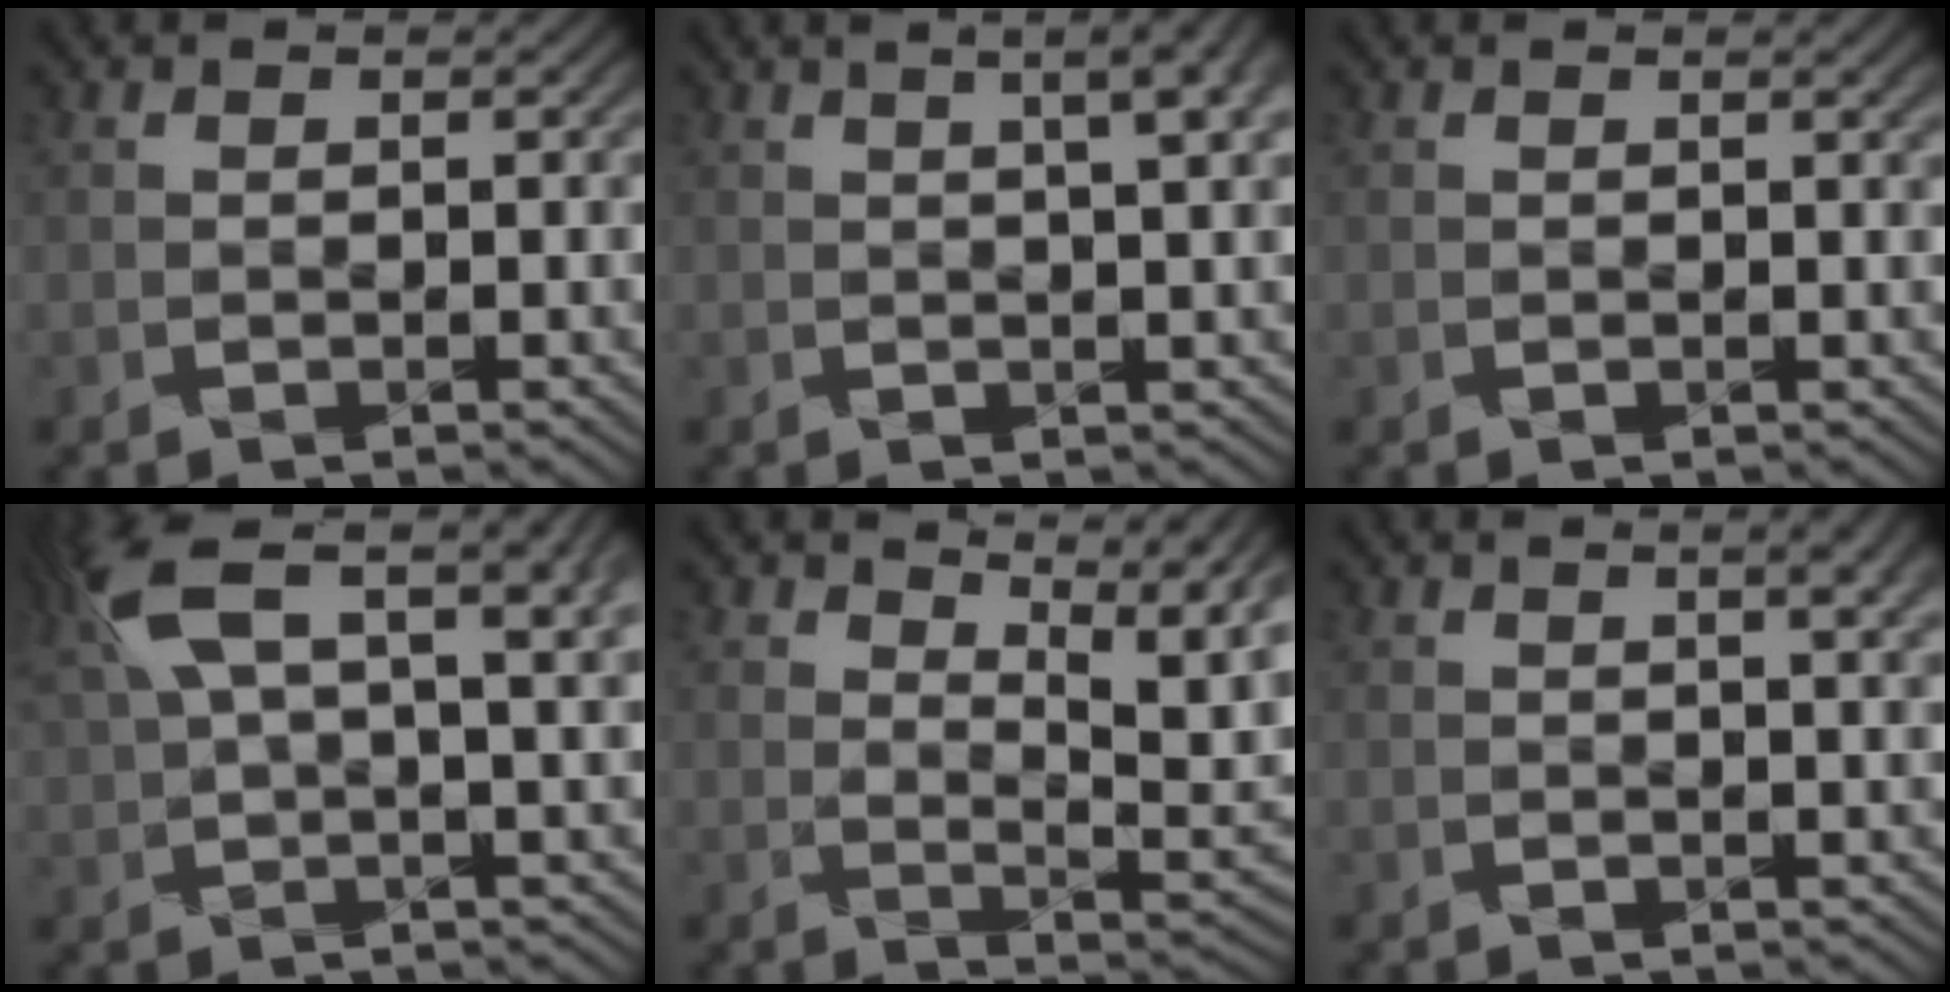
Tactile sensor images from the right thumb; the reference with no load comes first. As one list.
[{"total": 7.3, "force": [3.1, 2.5, 6.1], "torque": [-0.056, 0.030, 0.023]}, {"total": 0.7, "force": [0.5, -0.1, 0.5], "torque": [-0.006, 0.002, 0.006]}, {"total": 13.8, "force": [6.6, 4.4, 11.2], "torque": [-0.238, 0.029, 0.118]}, {"total": 8.6, "force": [5.3, 3.4, 5.9], "torque": [-0.092, -0.001, 0.065]}, {"total": 3.1, "force": [1.5, 0.7, 2.7], "torque": [-0.036, 0.005, 0.016]}]